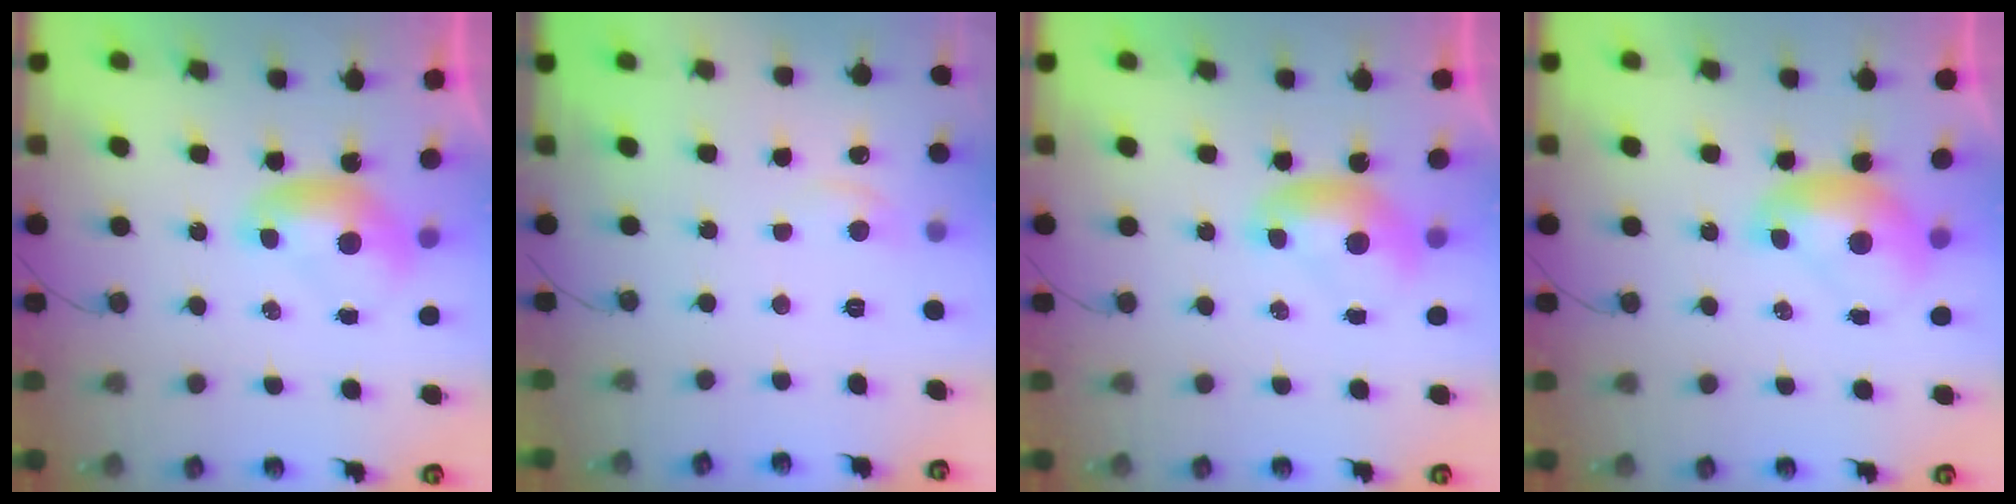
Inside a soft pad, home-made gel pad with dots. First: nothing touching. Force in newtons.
{"total": 1.0, "press": 0.7, "slide": 0.8}
{"total": 0.0}
{"total": 1.4, "press": 1.4, "slide": 0.3}